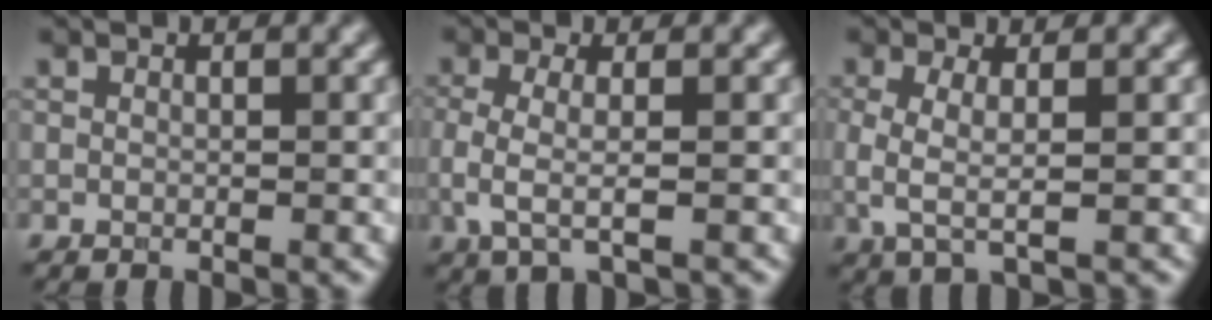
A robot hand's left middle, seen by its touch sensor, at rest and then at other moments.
{"total": 3.0, "force": [-0.5, 1.0, 2.8], "torque": [-0.064, -0.009, -0.012]}
{"total": 2.9, "force": [-0.1, 0.9, 2.7], "torque": [-0.063, -0.007, -0.004]}